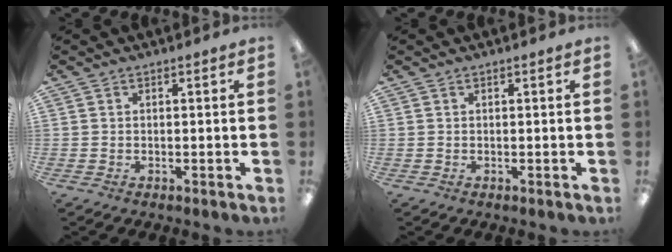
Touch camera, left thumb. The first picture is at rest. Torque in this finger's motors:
{"motor_torque": [-0.03, 0.03, 0.00, 0.00, 0.00]}